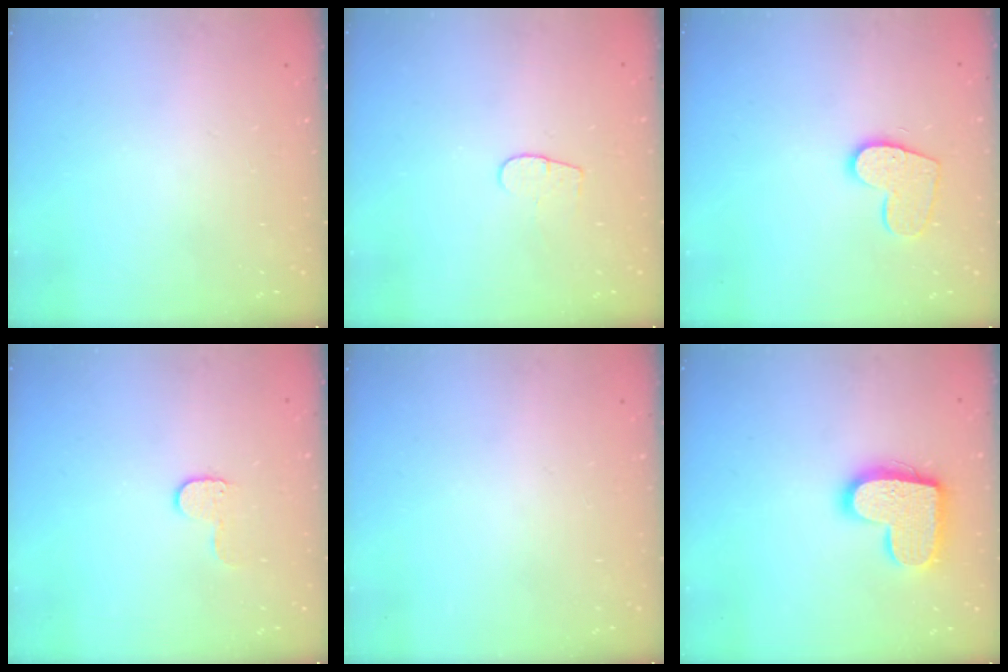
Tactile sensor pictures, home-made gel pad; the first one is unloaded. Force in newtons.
{"total": 4.4, "press": 4.4, "slide": 0.3}
{"total": 10.6, "press": 10.5, "slide": 0.8}
{"total": 5.1, "press": 5.0, "slide": 0.5}
{"total": 0.0}
{"total": 15.6, "press": 15.6, "slide": 0.8}